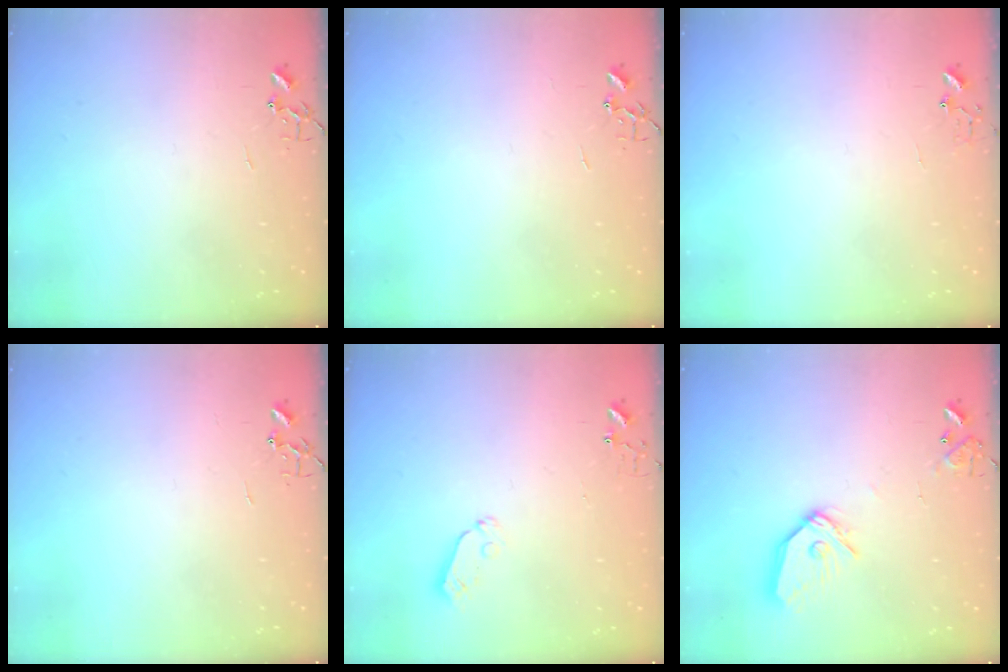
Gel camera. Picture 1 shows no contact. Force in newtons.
{"total": 0.0}
{"total": 6.0, "press": 6.0, "slide": 0.6}
{"total": 0.0}
{"total": 4.6, "press": 4.6, "slide": 0.3}
{"total": 12.7, "press": 12.6, "slide": 1.7}